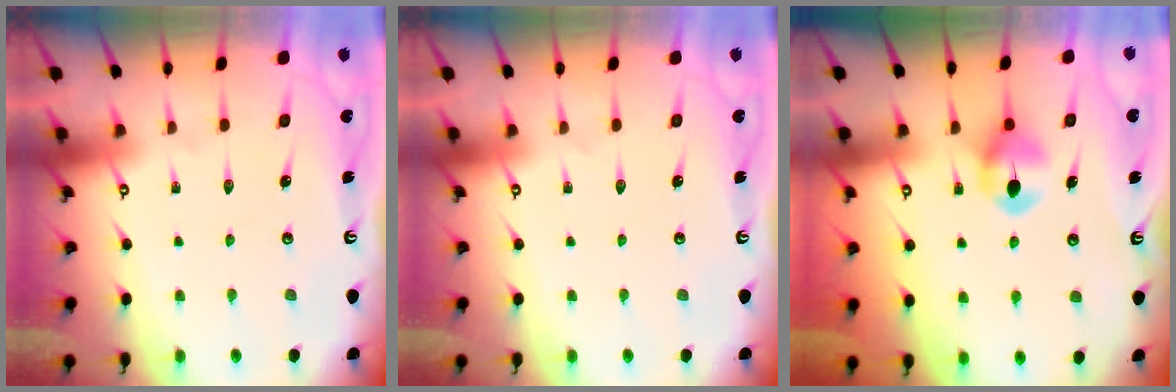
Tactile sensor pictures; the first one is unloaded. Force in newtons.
{"total": 0.0}
{"total": 6.6, "press": 6.6, "slide": 0.5}